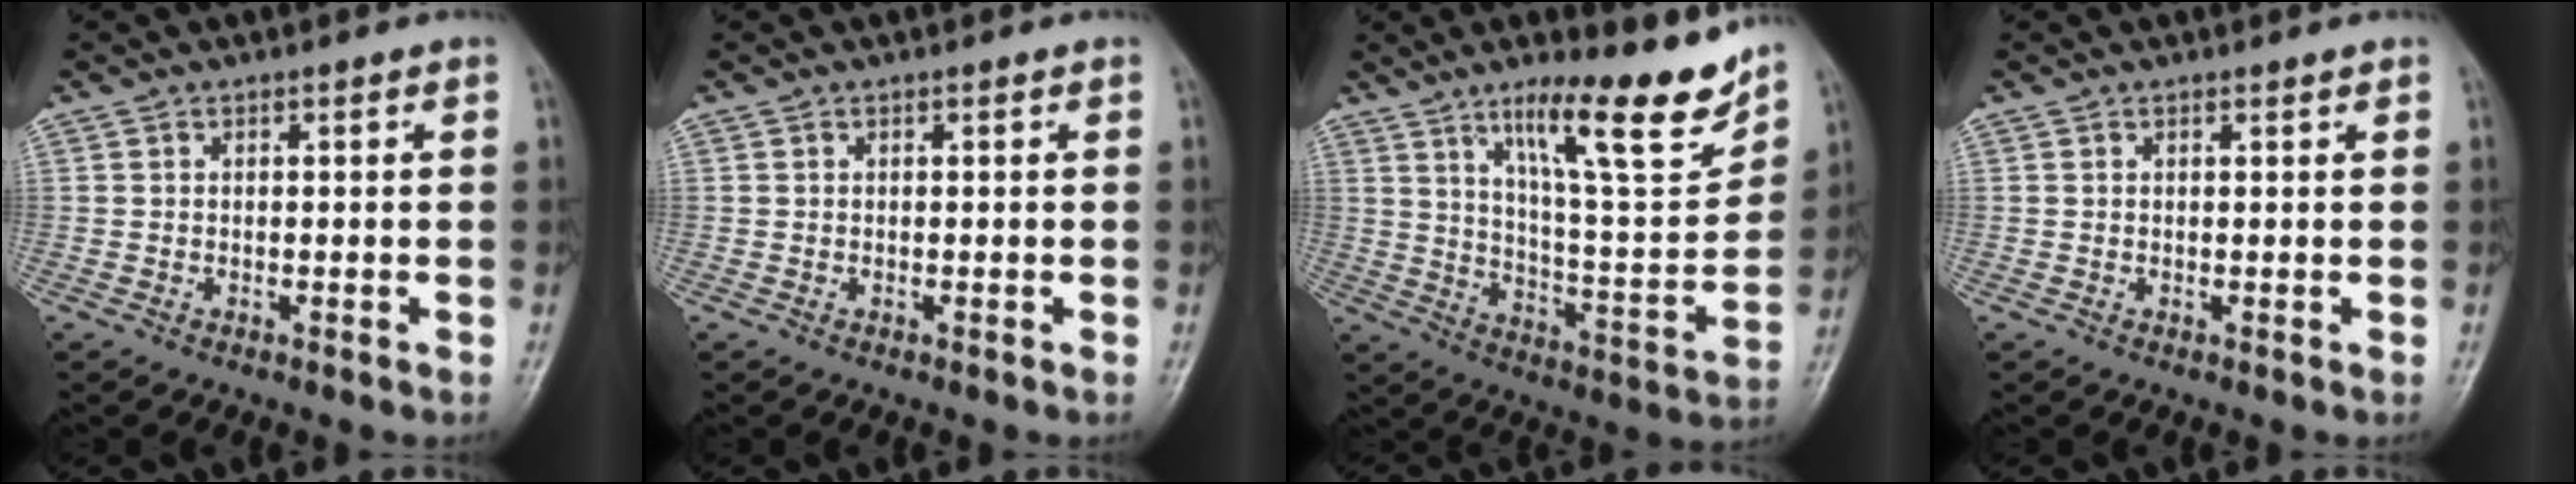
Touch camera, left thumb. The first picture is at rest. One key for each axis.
{"total": 0.0}
{"total": 18.1, "fx": 12.3, "fy": 3.4, "fz": 12.9, "tx": -0.171, "ty": -0.077, "tz": 0.203}
{"total": 0.6, "fx": 0.5, "fy": 0.1, "fz": 0.4, "tx": -0.007, "ty": -0.003, "tz": 0.007}